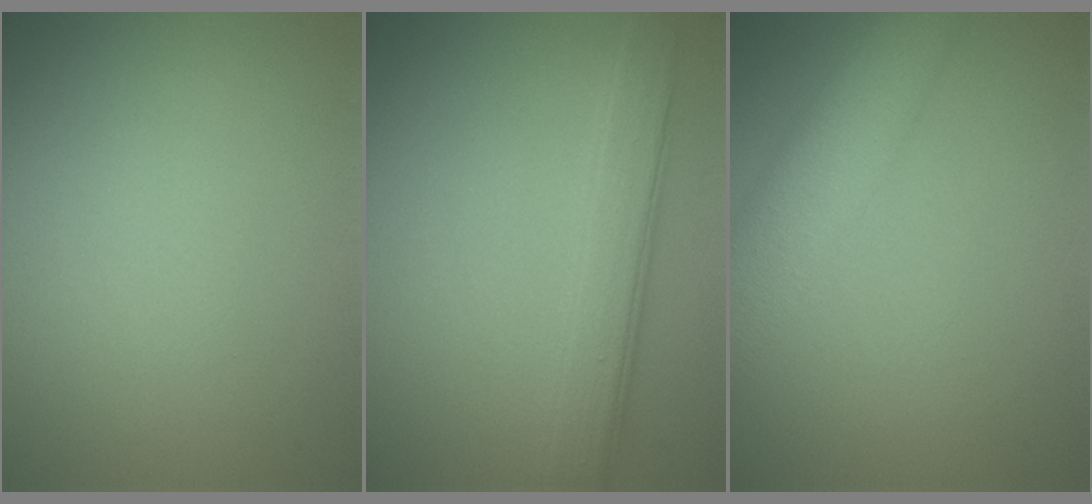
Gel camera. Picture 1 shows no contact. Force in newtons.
{"total": 4.2, "press": 4.2, "slide": 0.1}
{"total": 7.3, "press": 7.3, "slide": 0.3}